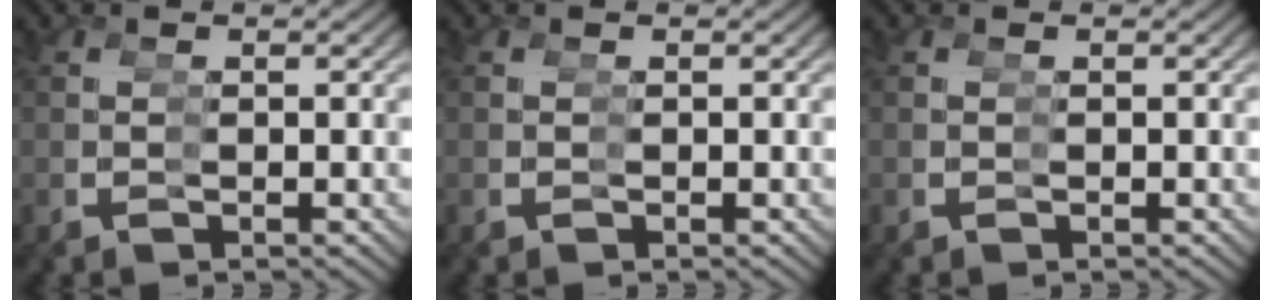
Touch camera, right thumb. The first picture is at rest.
{"total": 0.0}
{"total": 0.0}